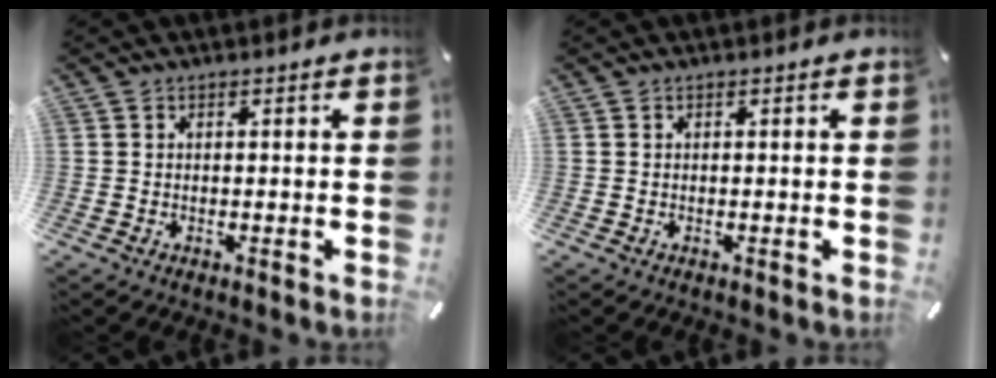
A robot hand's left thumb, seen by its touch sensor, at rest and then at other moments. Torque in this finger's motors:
{"motor_torque": [-0.06, 0.08, 0.01, 0.07, 0.01]}